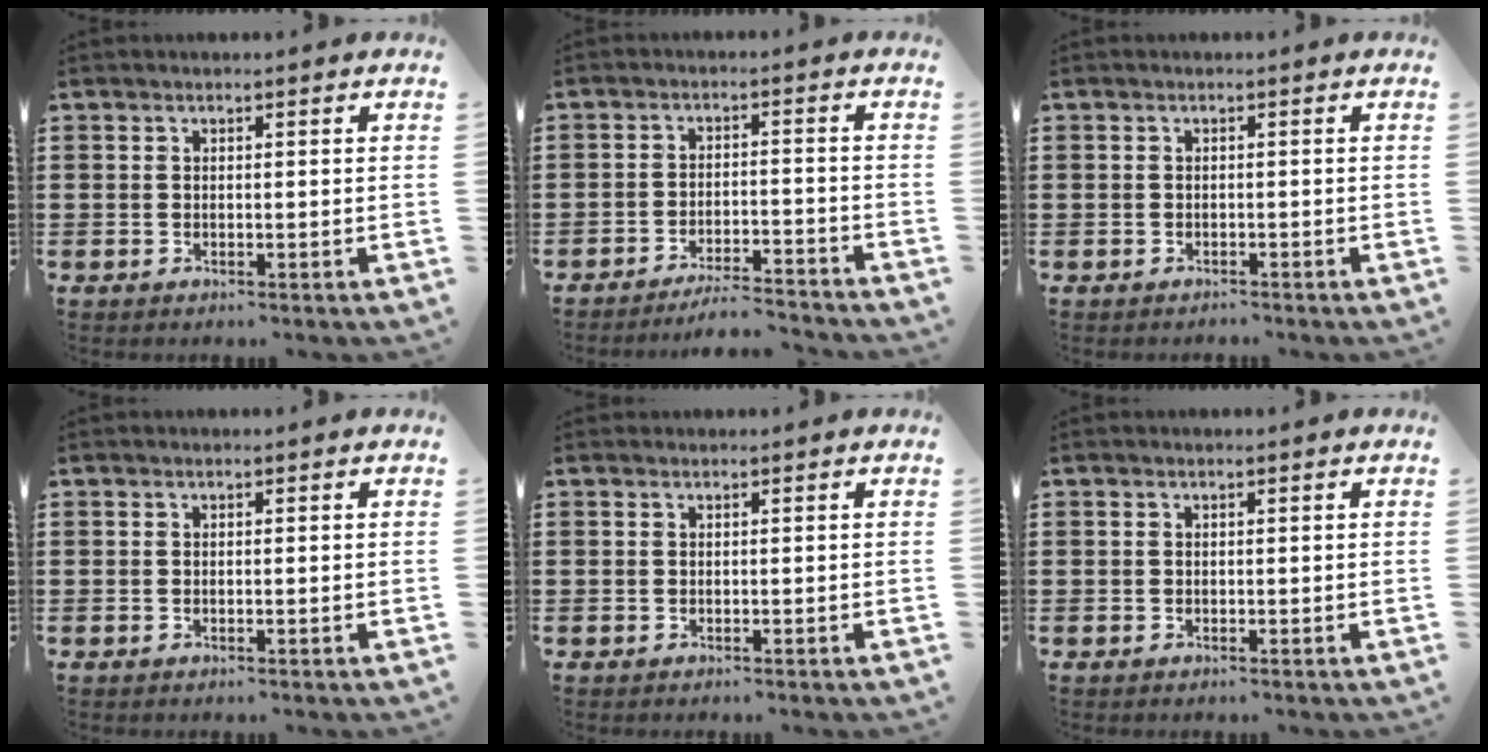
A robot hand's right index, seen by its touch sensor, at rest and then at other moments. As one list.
[{"total": 4.5, "force": [-4.3, 0.1, 1.0], "torque": [-0.020, -0.001, -0.086]}, {"total": 0.8, "force": [-0.7, 0.3, -0.1], "torque": [0.000, 0.003, -0.016]}, {"total": 0.0}, {"total": 0.0}, {"total": 0.0}]